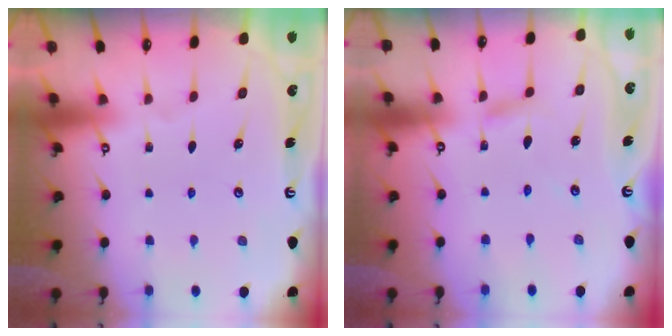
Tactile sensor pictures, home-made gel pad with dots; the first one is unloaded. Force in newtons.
{"total": 3.3, "press": 3.2, "slide": 0.3}